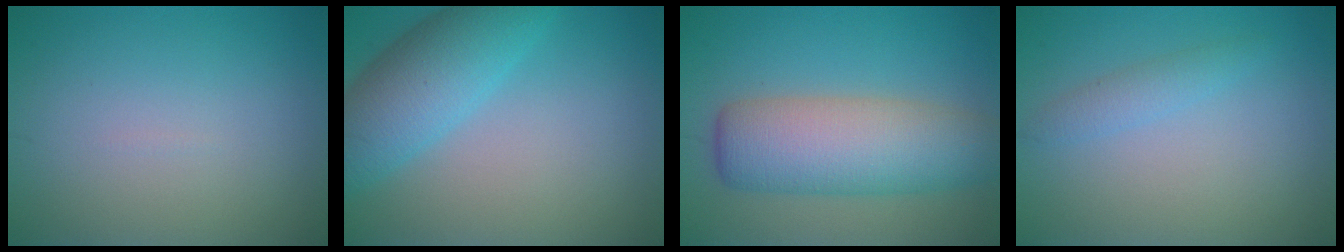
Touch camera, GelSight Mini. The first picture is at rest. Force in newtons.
{"total": 6.5, "press": 6.5, "slide": 0.2}
{"total": 8.1, "press": 8.1, "slide": 0.2}
{"total": 1.5, "press": 1.5, "slide": 0.1}